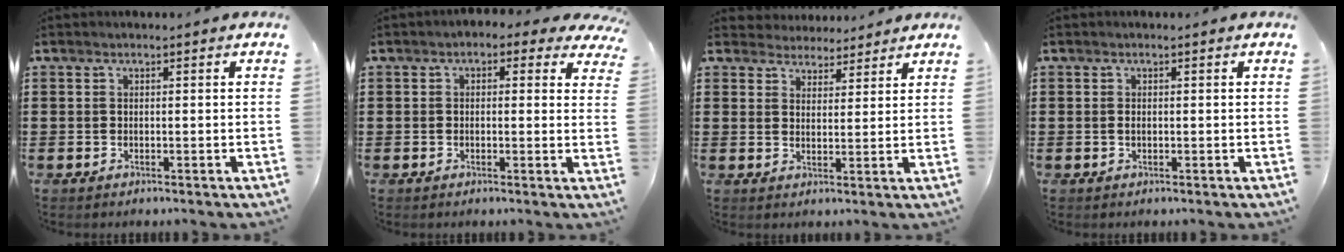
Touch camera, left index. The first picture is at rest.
{"total": 1.6, "force": [0.1, 1.2, 1.2], "torque": [-0.027, 0.010, -0.001]}
{"total": 3.3, "force": [3.0, 1.2, -0.3], "torque": [-0.008, -0.006, 0.057]}
{"total": 0.6, "force": [-0.1, 0.3, 0.5], "torque": [-0.014, -0.002, -0.002]}